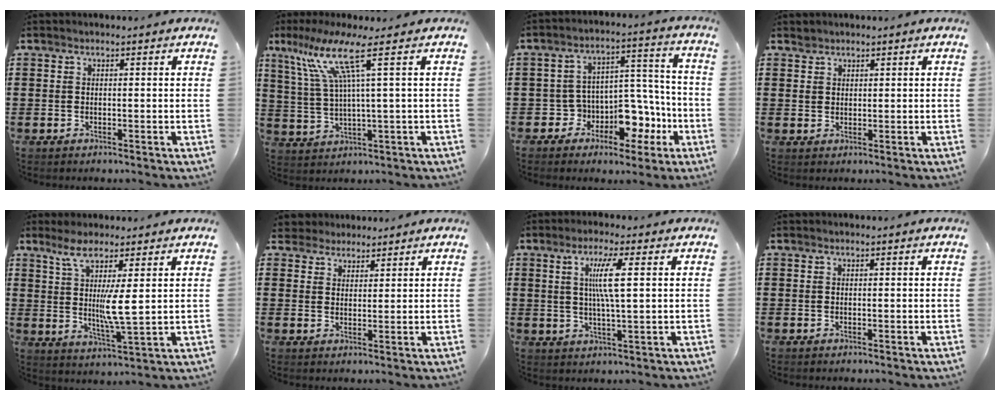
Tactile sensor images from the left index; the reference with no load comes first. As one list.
[{"total": 9.2, "force": [3.9, -0.2, 8.3], "torque": [-0.186, -0.011, 0.058]}, {"total": 7.5, "force": [-2.9, 6.2, 3.2], "torque": [-0.062, -0.001, -0.045]}, {"total": 1.6, "force": [1.2, 1.0, -0.1], "torque": [-0.002, 0.002, 0.026]}, {"total": 7.1, "force": [3.0, 0.4, 6.4], "torque": [-0.123, -0.017, 0.050]}, {"total": 2.8, "force": [2.4, 1.3, -0.5], "torque": [-0.003, 0.004, 0.046]}, {"total": 6.1, "force": [1.6, 0.5, 5.9], "torque": [-0.117, 0.001, 0.021]}, {"total": 0.0}]